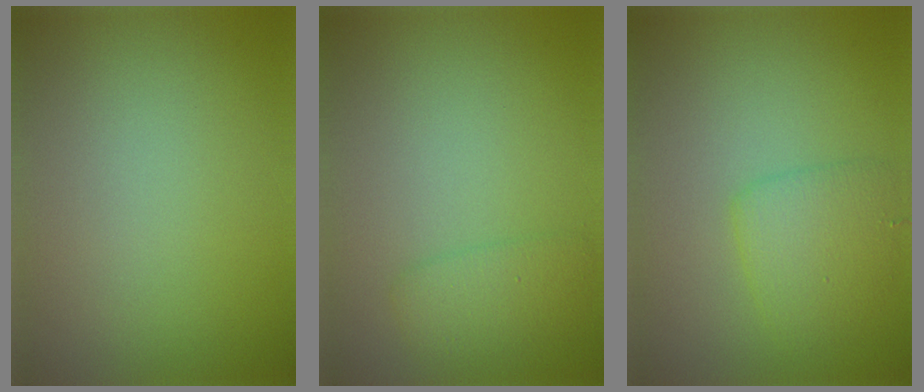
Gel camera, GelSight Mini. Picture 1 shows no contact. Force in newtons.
{"total": 2.1, "press": 2.1, "slide": 0.1}
{"total": 2.9, "press": 2.9, "slide": 0.1}